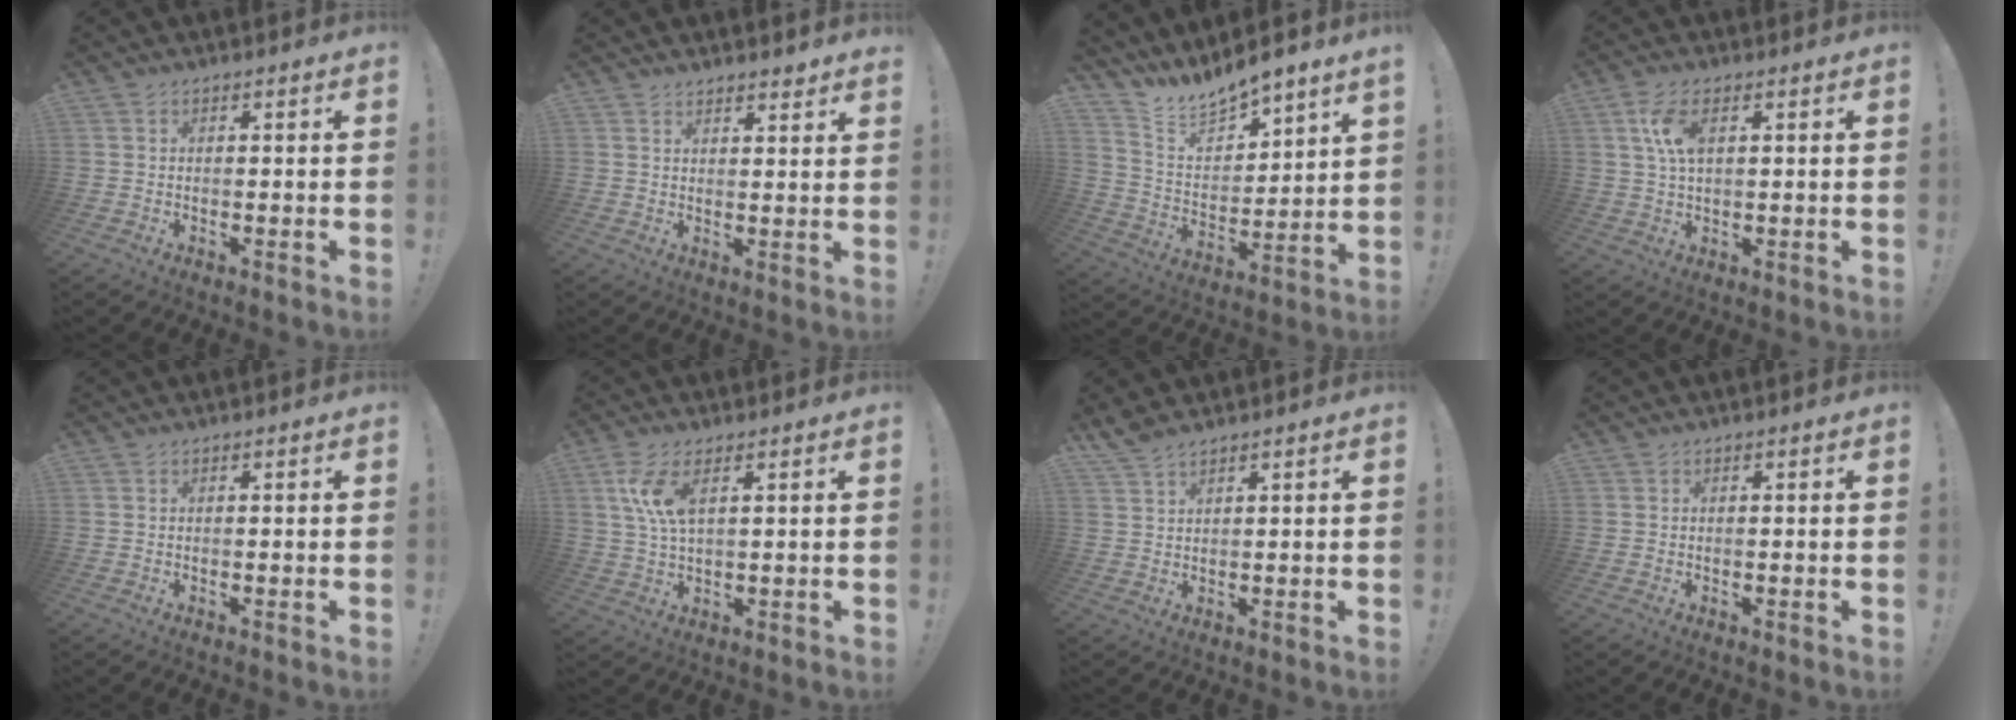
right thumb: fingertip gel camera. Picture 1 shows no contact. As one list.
[{"total": 2.8, "force": [2.7, 0.3, 0.6], "torque": [0.005, -0.024, 0.045]}, {"total": 8.9, "force": [8.9, 0.6, 0.2], "torque": [-0.029, -0.095, 0.161]}, {"total": 7.2, "force": [2.2, 3.5, 5.9], "torque": [-0.123, 0.000, 0.036]}, {"total": 0.0}, {"total": 8.1, "force": [2.9, 3.1, 6.9], "torque": [-0.141, -0.007, 0.050]}, {"total": 3.4, "force": [3.1, 0.4, 1.4], "torque": [-0.035, -0.017, 0.058]}, {"total": 0.0}]